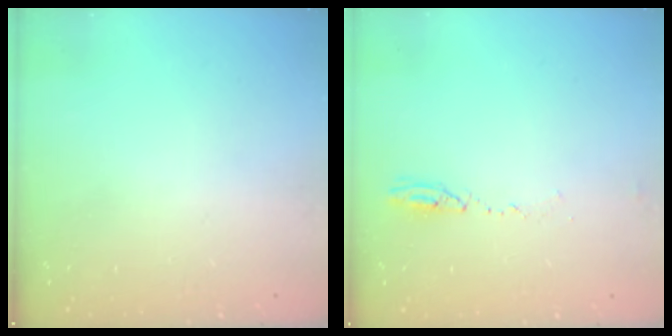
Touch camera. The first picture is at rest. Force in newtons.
{"total": 3.9, "press": 3.8, "slide": 1.2}